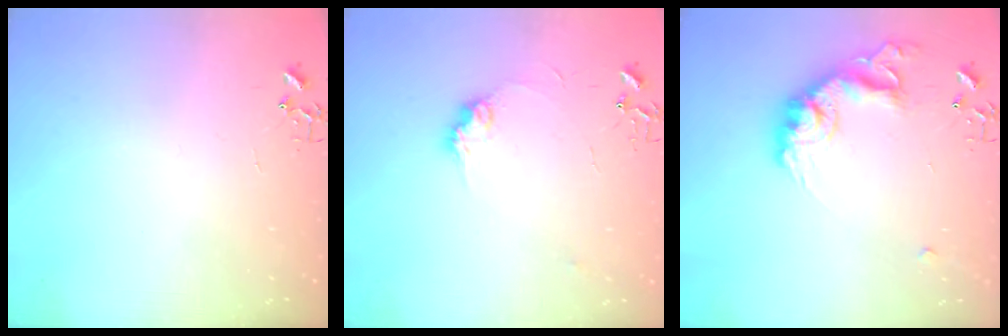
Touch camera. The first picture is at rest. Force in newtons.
{"total": 8.9, "press": 8.9, "slide": 0.5}
{"total": 16.8, "press": 16.8, "slide": 0.8}